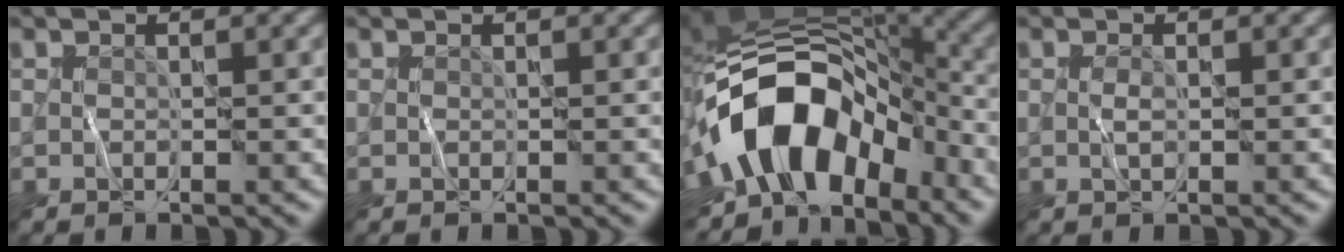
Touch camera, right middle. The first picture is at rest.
{"total": 0.0}
{"total": 12.3, "force": [-5.2, 7.6, 8.1], "torque": [-0.125, 0.009, -0.096]}
{"total": 0.9, "force": [0.0, 0.3, 0.9], "torque": [-0.019, 0.000, -0.002]}